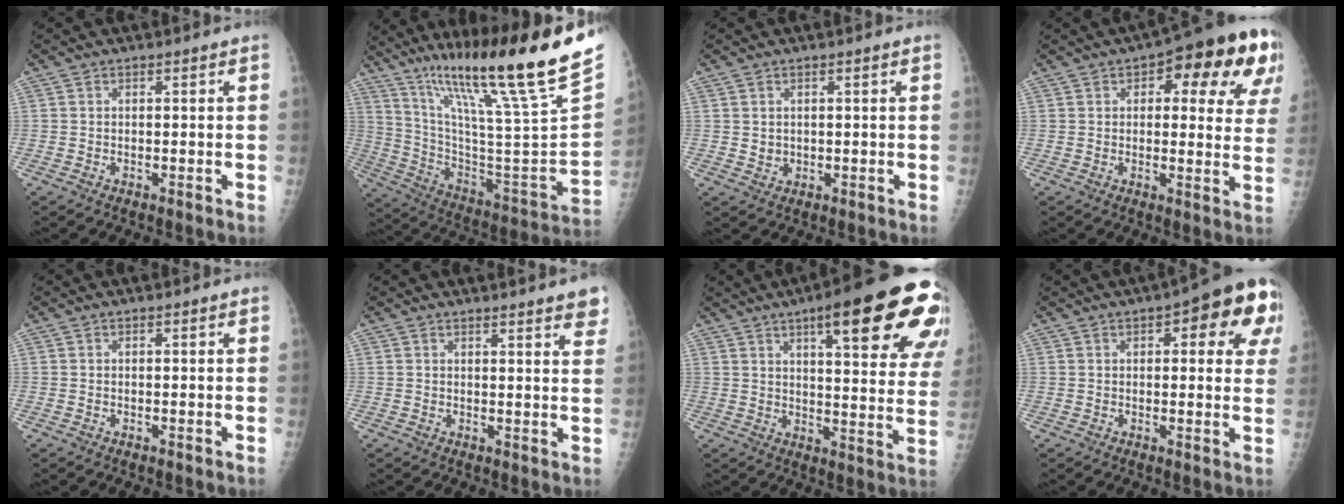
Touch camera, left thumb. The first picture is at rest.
{"total": 32.4, "force": [22.7, 1.9, 23.0], "torque": [-0.361, -0.102, 0.365]}
{"total": 1.7, "force": [0.4, 1.5, 0.7], "torque": [-0.006, -0.004, 0.014]}
{"total": 18.7, "force": [8.1, 7.8, 15.0], "torque": [-0.144, 0.001, 0.095]}
{"total": 0.0}
{"total": 6.7, "force": [5.5, 1.0, 3.8], "torque": [-0.027, -0.021, 0.054]}
{"total": 25.9, "force": [13.4, 6.3, 21.3], "torque": [-0.230, -0.030, 0.177]}
{"total": 14.9, "force": [5.7, 5.6, 12.5], "torque": [-0.114, -0.001, 0.056]}